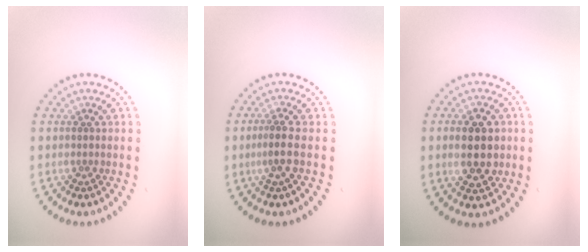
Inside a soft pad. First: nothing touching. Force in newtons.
{"total": 1.8, "press": 1.5, "slide": 1.0}
{"total": 5.0, "press": 5.0, "slide": 0.3}